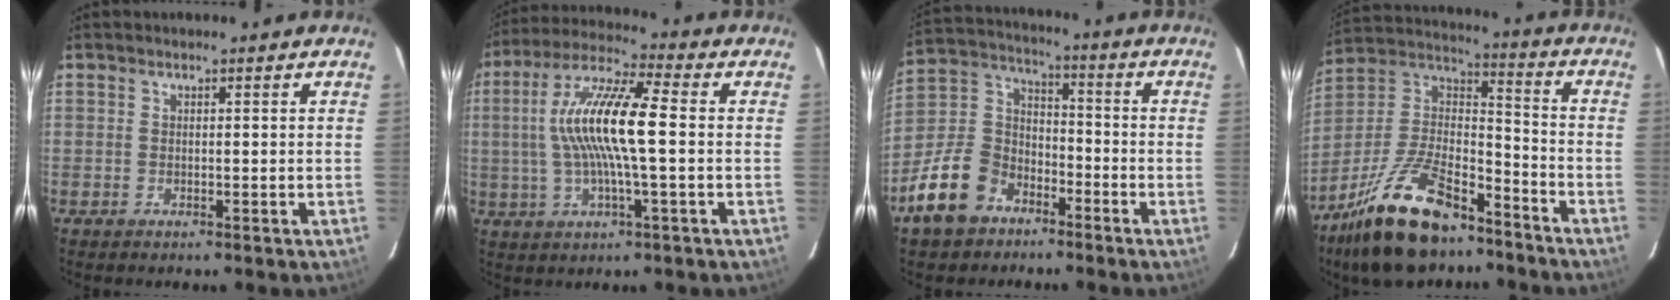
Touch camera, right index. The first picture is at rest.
{"total": 14.1, "force": [0.3, 1.9, 14.0], "torque": [-0.271, 0.013, -0.001]}
{"total": 14.5, "force": [-8.7, 9.7, 6.3], "torque": [-0.156, 0.039, -0.150]}
{"total": 21.1, "force": [-14.5, 8.5, 12.8], "torque": [-0.260, 0.003, -0.252]}